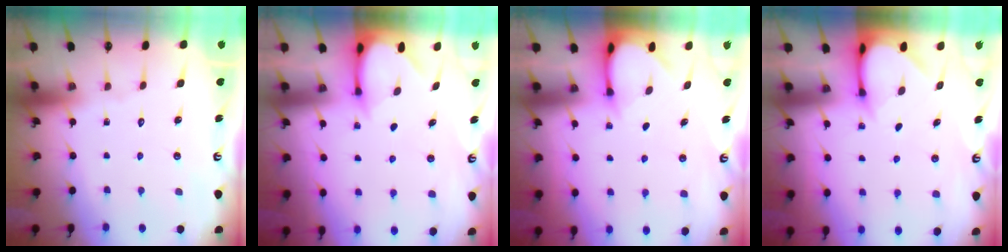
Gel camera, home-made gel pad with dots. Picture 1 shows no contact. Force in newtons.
{"total": 3.4, "press": 3.4, "slide": 0.3}
{"total": 3.0, "press": 3.0, "slide": 0.2}
{"total": 3.3, "press": 3.3, "slide": 0.2}